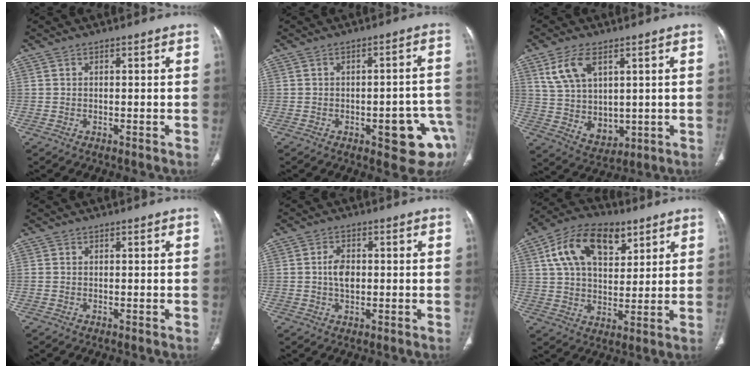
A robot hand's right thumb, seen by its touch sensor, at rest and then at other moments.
{"total": 11.6, "force": [-4.8, 4.2, 9.7], "torque": [-0.084, 0.031, -0.048]}
{"total": 10.9, "force": [4.1, 6.7, 7.5], "torque": [-0.128, -0.018, 0.096]}
{"total": 0.5, "force": [0.0, 0.4, 0.3], "torque": [-0.009, 0.001, 0.003]}
{"total": 4.3, "force": [0.1, 2.7, 3.3], "torque": [-0.054, 0.003, -0.001]}
{"total": 16.5, "force": [7.4, 9.7, 11.1], "torque": [-0.163, -0.008, 0.128]}